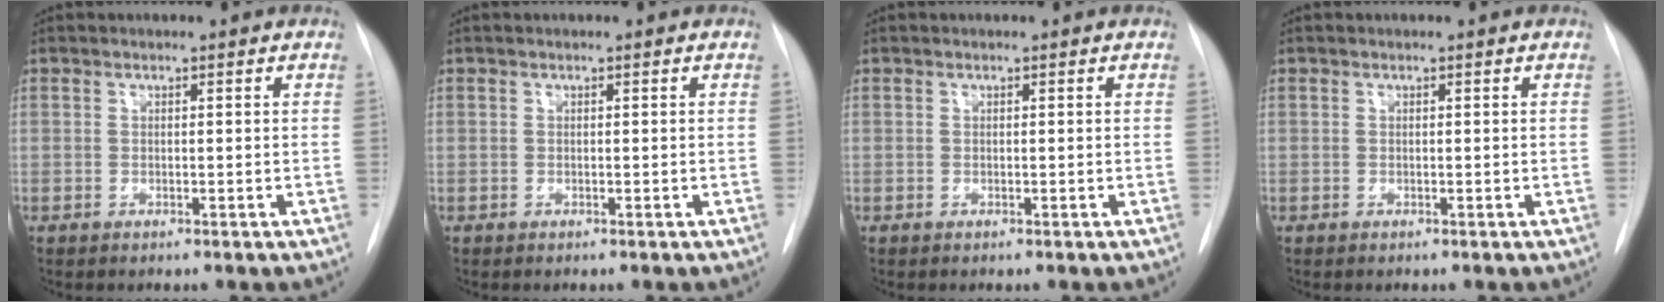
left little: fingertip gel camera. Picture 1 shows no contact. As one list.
[{"total": 0.0}, {"total": 0.0}, {"total": 0.0}]